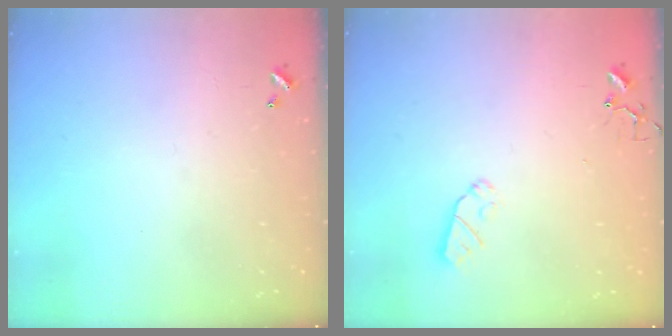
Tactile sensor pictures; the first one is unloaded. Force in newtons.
{"total": 5.5, "press": 5.5, "slide": 0.4}